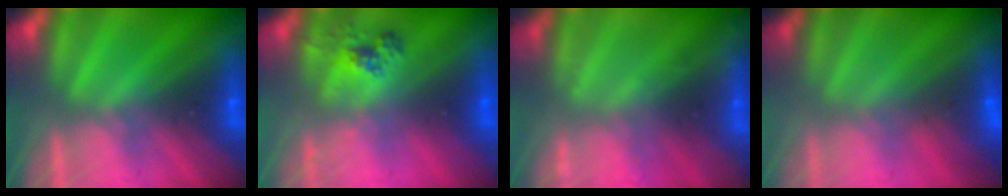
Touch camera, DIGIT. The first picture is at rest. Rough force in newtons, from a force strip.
{"total": 2.6}
{"total": 2.2}
{"total": 2.8}